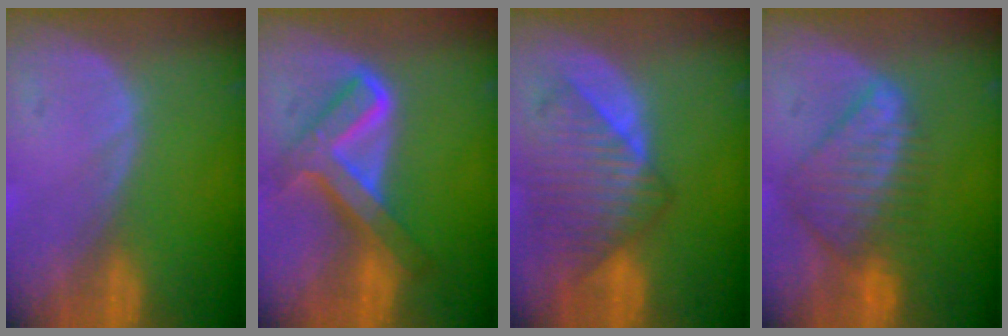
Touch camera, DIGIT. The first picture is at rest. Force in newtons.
{"total": 8.1, "press": 8.1, "slide": 0.8}
{"total": 8.9, "press": 8.0, "slide": 3.7}
{"total": 8.4, "press": 7.3, "slide": 4.1}